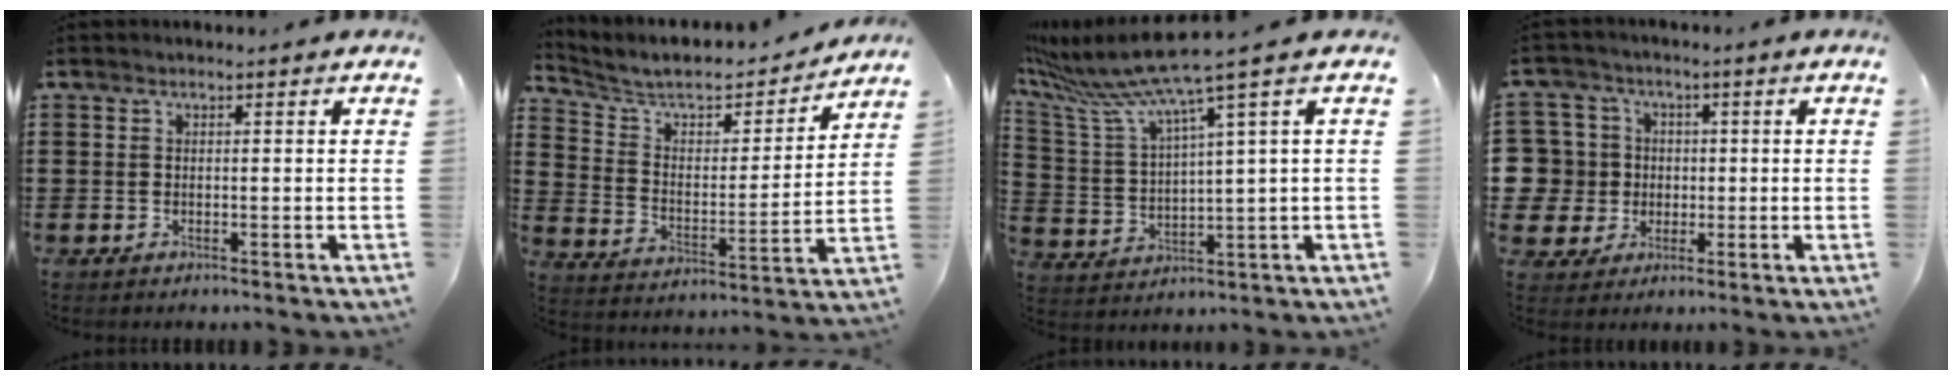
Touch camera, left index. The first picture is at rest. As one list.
[{"total": 6.5, "force": [5.6, 2.3, 2.3], "torque": [-0.076, -0.035, 0.091]}, {"total": 8.7, "force": [6.5, -0.7, 5.6], "torque": [-0.153, -0.051, 0.102]}, {"total": 7.6, "force": [0.3, 7.4, 1.4], "torque": [-0.079, 0.010, 0.007]}]